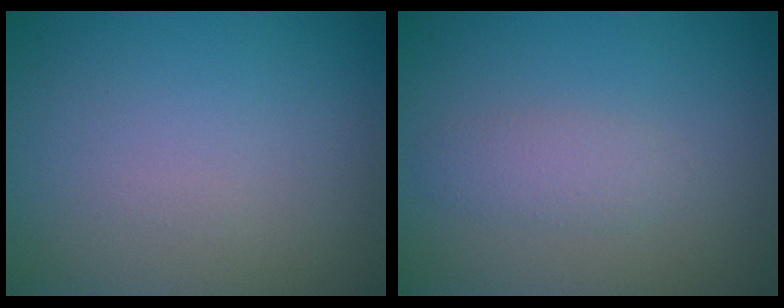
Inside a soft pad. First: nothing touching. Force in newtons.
{"total": 1.7, "press": 1.7, "slide": 0.0}